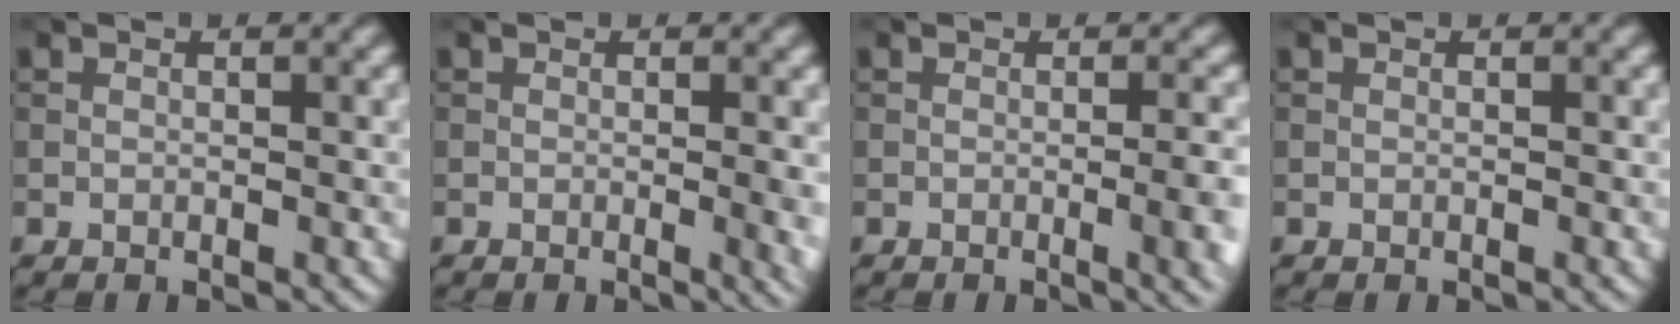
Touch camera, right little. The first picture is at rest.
{"total": 3.0, "force": [-0.2, 1.0, 2.8], "torque": [-0.026, -0.006, 0.000]}
{"total": 5.5, "force": [-0.8, 2.2, 5.0], "torque": [-0.045, -0.007, -0.004]}
{"total": 0.0}